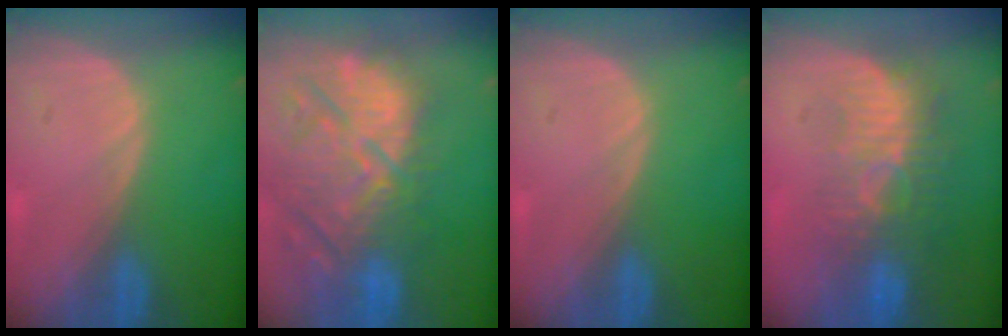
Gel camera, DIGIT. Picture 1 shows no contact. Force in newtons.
{"total": 14.0, "press": 12.5, "slide": 6.2}
{"total": 0.0}
{"total": 9.0, "press": 8.2, "slide": 3.8}